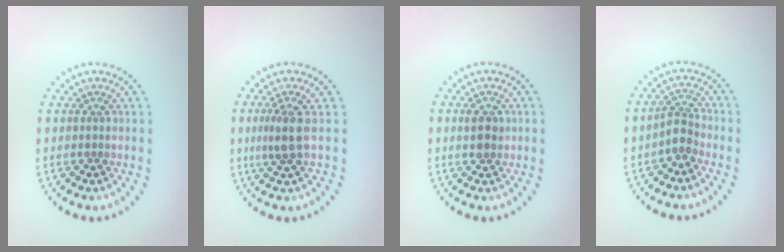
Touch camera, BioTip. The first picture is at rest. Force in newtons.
{"total": 2.4, "press": 1.9, "slide": 1.5}
{"total": 1.8, "press": 1.7, "slide": 0.5}
{"total": 2.1, "press": 1.6, "slide": 1.3}